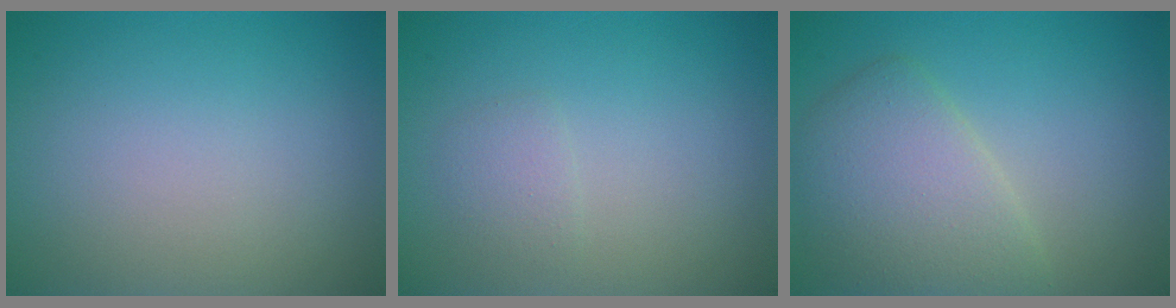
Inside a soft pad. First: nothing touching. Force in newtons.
{"total": 1.2, "press": 1.2, "slide": 0.1}
{"total": 4.9, "press": 4.9, "slide": 0.3}